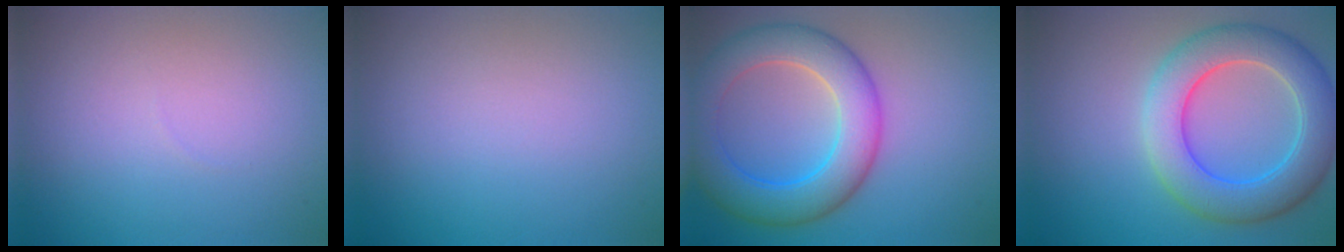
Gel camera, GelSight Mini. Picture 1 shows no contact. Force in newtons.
{"total": 0.0}
{"total": 7.6, "press": 7.6, "slide": 0.2}
{"total": 6.7, "press": 6.7, "slide": 0.5}